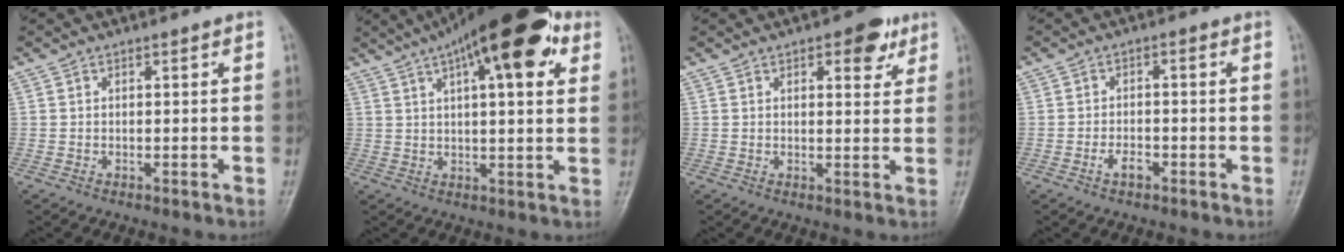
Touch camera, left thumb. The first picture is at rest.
{"total": 19.5, "force": [9.3, 6.6, 15.8], "torque": [-0.223, 0.009, 0.137]}
{"total": 5.8, "force": [3.1, 2.8, 4.0], "torque": [-0.026, -0.009, 0.033]}
{"total": 3.0, "force": [-1.7, 1.6, 1.9], "torque": [-0.029, 0.017, -0.031]}